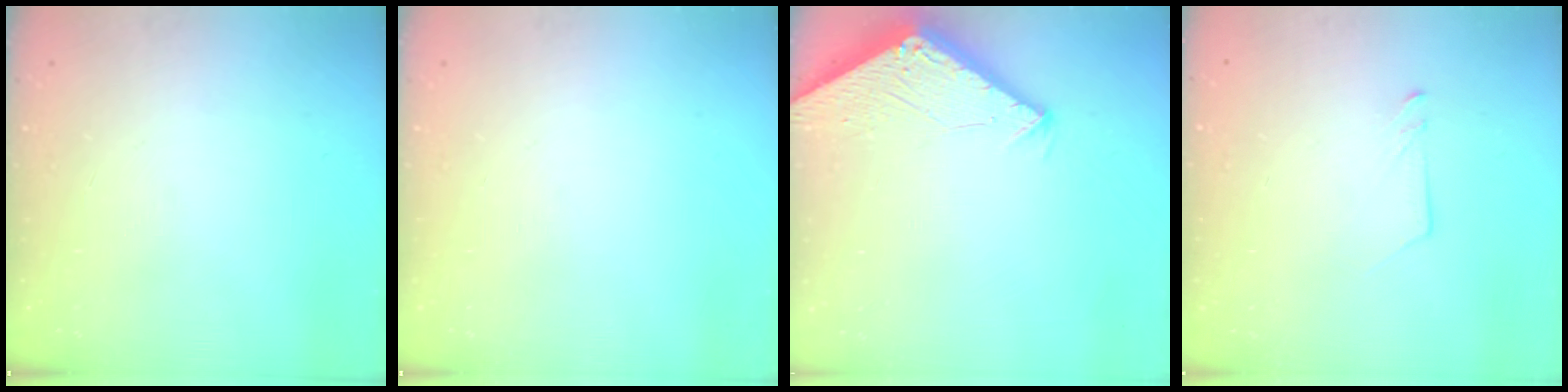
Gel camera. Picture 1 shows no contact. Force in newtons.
{"total": 0.0}
{"total": 2.8, "press": 2.8, "slide": 0.2}
{"total": 1.2, "press": 1.2, "slide": 0.1}